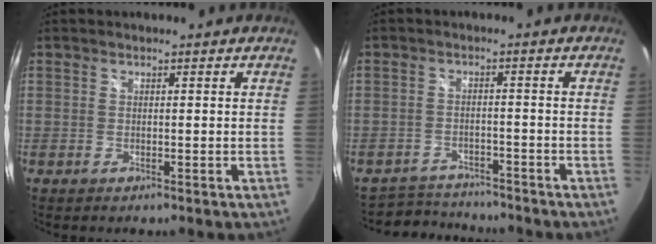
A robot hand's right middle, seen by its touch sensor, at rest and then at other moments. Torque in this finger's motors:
{"motor_torque": [-0.55, -0.09, 0.02, -0.04]}